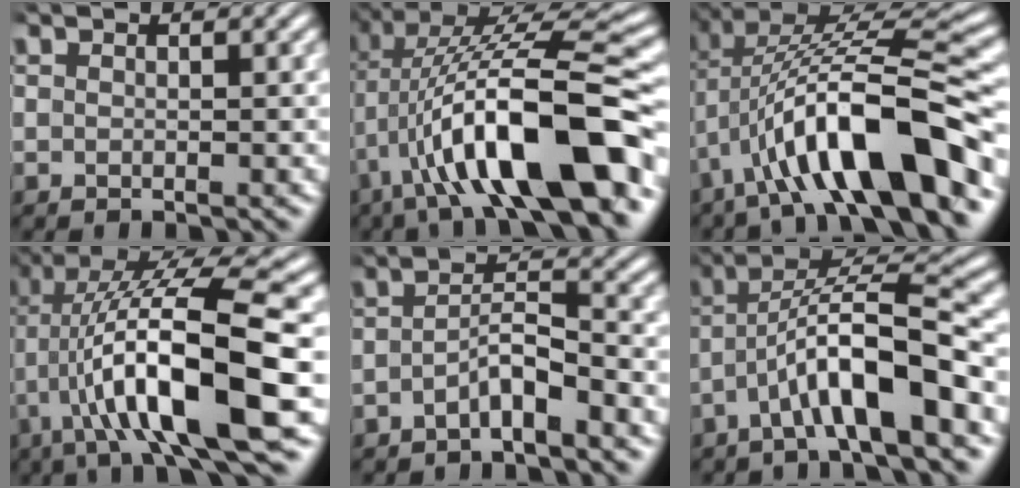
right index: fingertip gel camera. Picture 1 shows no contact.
{"total": 11.4, "force": [-1.3, 3.9, 10.7], "torque": [-0.193, -0.006, -0.009]}
{"total": 8.9, "force": [-1.6, 2.8, 8.3], "torque": [-0.150, -0.001, -0.018]}
{"total": 12.3, "force": [0.1, 4.4, 11.5], "torque": [-0.196, -0.003, 0.004]}
{"total": 3.5, "force": [-2.8, 0.9, 2.0], "torque": [-0.032, -0.008, -0.045]}
{"total": 5.8, "force": [-0.5, 1.8, 5.5], "torque": [-0.094, 0.000, -0.012]}